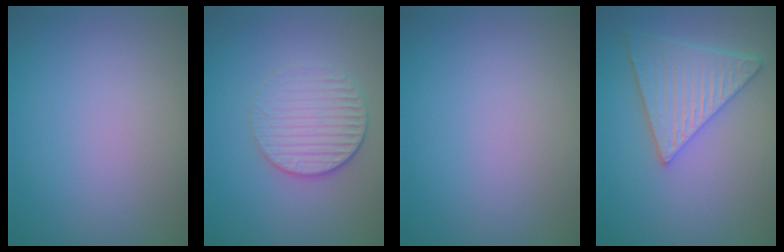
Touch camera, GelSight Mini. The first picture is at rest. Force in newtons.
{"total": 3.0, "press": 2.7, "slide": 1.3}
{"total": 0.0}
{"total": 5.8, "press": 4.9, "slide": 3.1}